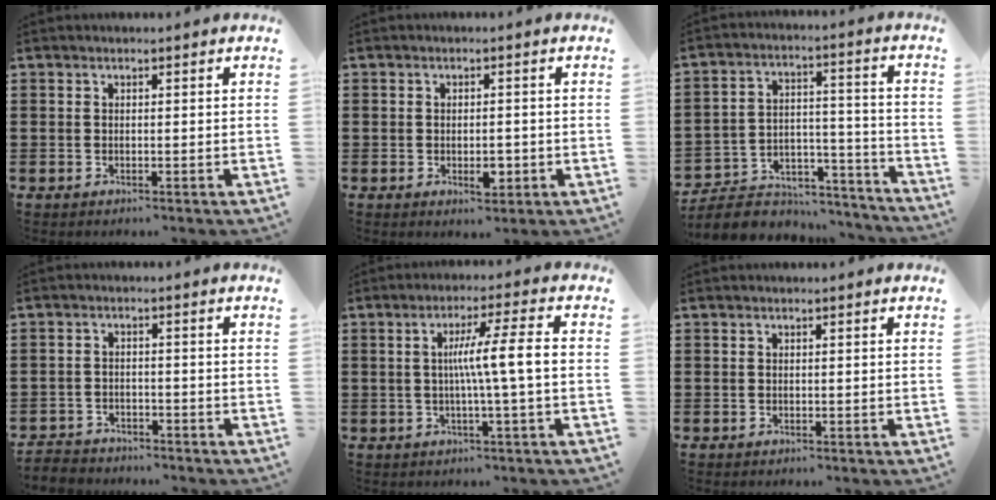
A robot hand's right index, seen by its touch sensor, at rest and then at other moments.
{"total": 3.4, "force": [-1.0, 1.7, 2.8], "torque": [-0.040, 0.000, -0.019]}
{"total": 6.6, "force": [-6.0, 2.4, 1.3], "torque": [-0.032, 0.017, -0.120]}
{"total": 2.5, "force": [-2.4, 0.5, -0.2], "torque": [-0.005, 0.001, -0.054]}
{"total": 7.1, "force": [-0.2, -0.5, 7.1], "torque": [-0.129, -0.001, -0.013]}
{"total": 0.0}